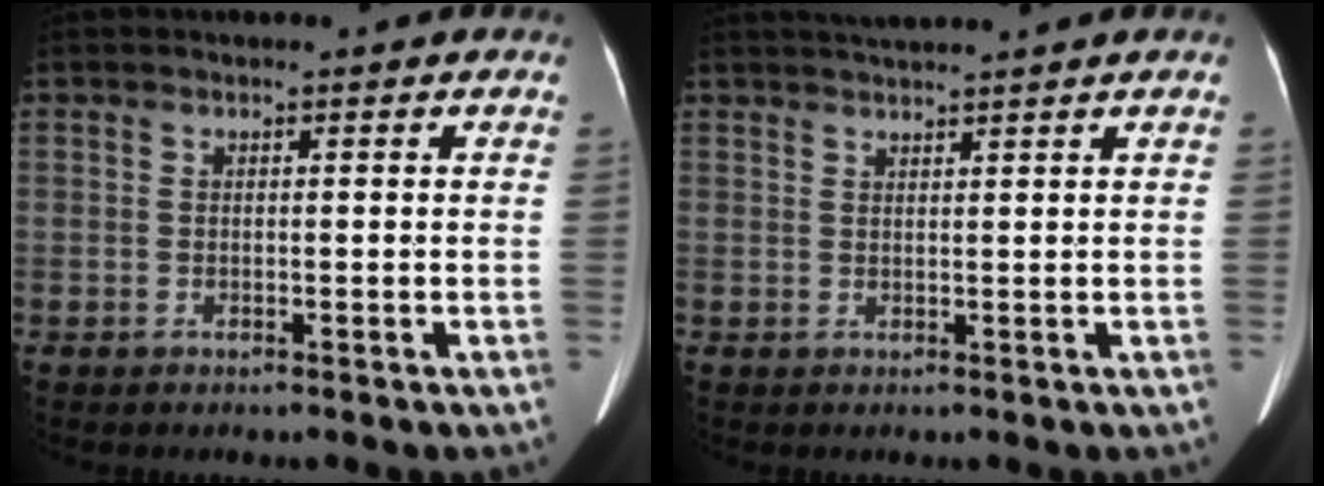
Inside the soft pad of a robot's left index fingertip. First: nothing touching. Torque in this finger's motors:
{"motor_torque": [0.69, -1.07, 0.08, 0.07]}